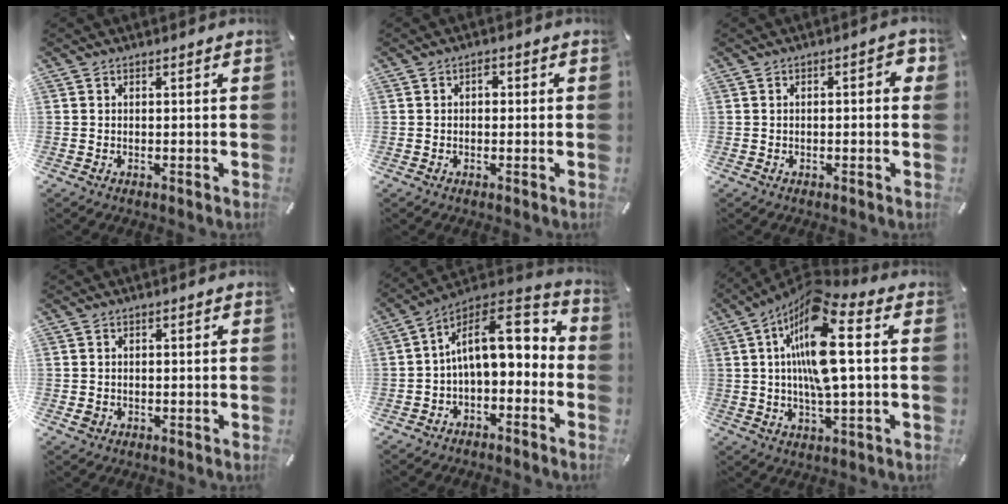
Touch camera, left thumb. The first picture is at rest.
{"total": 1.7, "force": [0.1, 1.2, 1.1], "torque": [-0.015, 0.005, -0.003]}
{"total": 3.6, "force": [-0.4, 1.4, 3.3], "torque": [-0.048, 0.009, -0.010]}
{"total": 1.4, "force": [-0.2, 1.2, 0.6], "torque": [-0.010, 0.005, -0.005]}
{"total": 14.9, "force": [2.7, 9.0, 11.6], "torque": [-0.178, -0.006, 0.048]}
{"total": 17.1, "force": [3.1, 5.0, 16.1], "torque": [-0.329, 0.000, 0.043]}